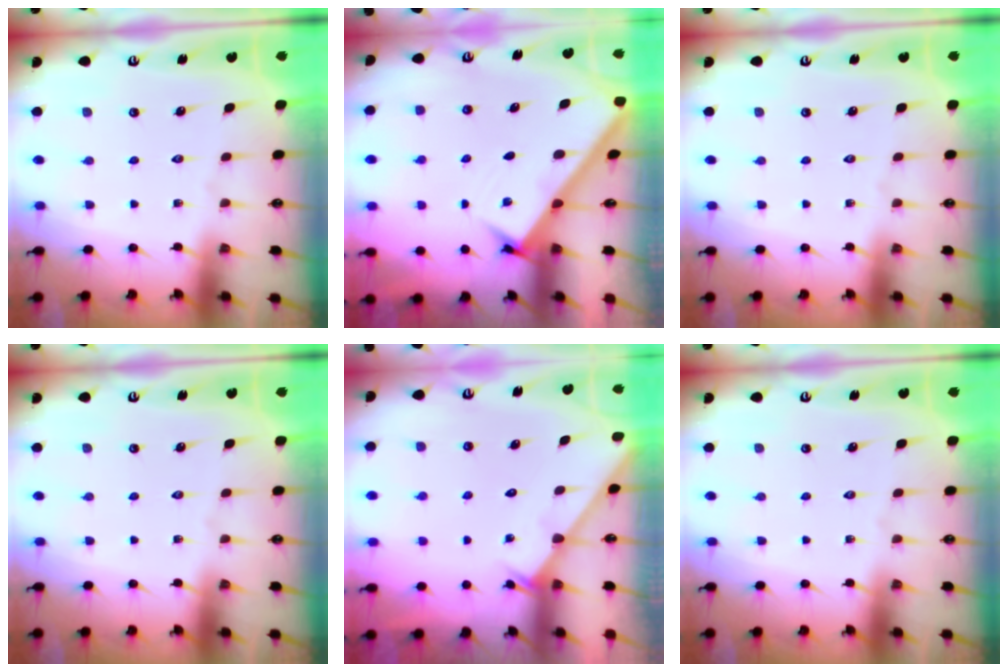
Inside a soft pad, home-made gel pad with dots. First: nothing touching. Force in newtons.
{"total": 2.9, "press": 2.9, "slide": 0.4}
{"total": 0.0}
{"total": 0.0}
{"total": 1.2, "press": 1.2, "slide": 0.0}
{"total": 0.0}